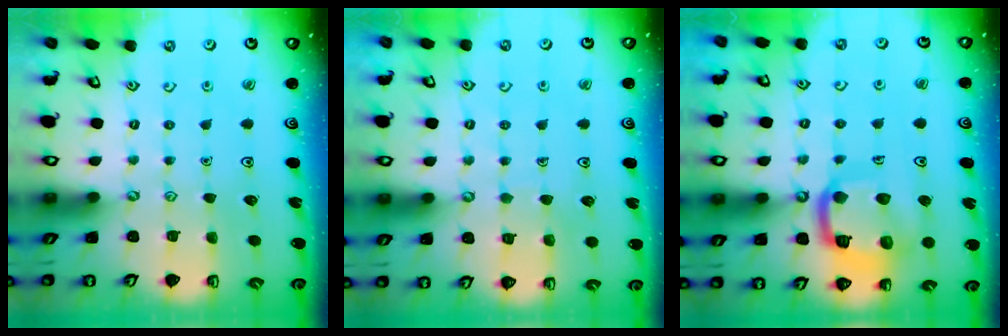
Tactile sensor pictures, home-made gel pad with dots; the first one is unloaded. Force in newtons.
{"total": 4.3, "press": 4.3, "slide": 0.4}
{"total": 15.1, "press": 15.0, "slide": 1.2}